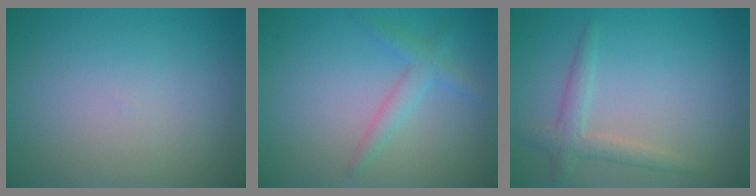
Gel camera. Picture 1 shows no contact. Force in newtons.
{"total": 2.1, "press": 2.1, "slide": 0.0}
{"total": 2.3, "press": 2.3, "slide": 0.1}